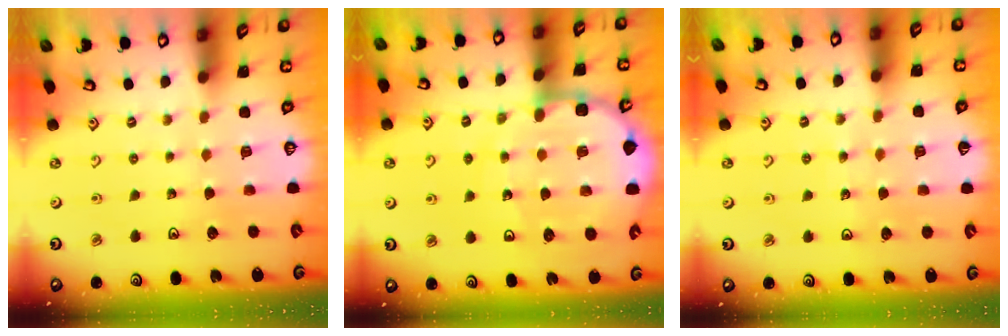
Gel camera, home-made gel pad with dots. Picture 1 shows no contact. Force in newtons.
{"total": 12.7, "press": 12.4, "slide": 2.8}
{"total": 5.8, "press": 5.7, "slide": 0.6}